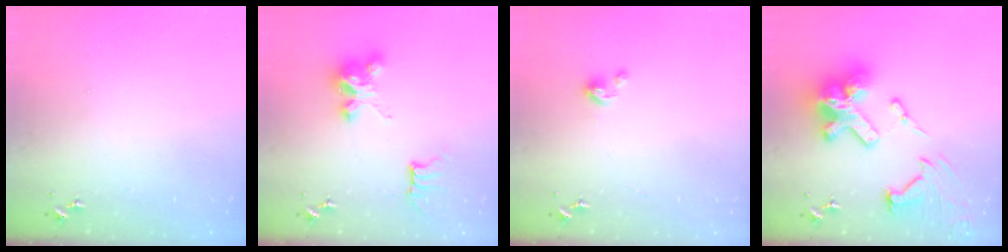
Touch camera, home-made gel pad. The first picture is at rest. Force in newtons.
{"total": 8.6, "press": 8.6, "slide": 0.2}
{"total": 2.4, "press": 2.4, "slide": 0.2}
{"total": 26.3, "press": 26.1, "slide": 2.5}